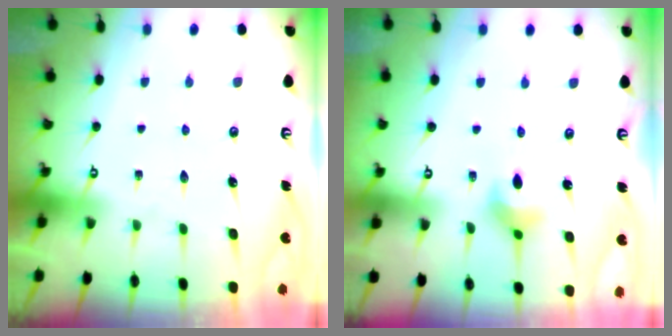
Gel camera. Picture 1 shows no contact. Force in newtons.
{"total": 4.8, "press": 4.7, "slide": 0.7}